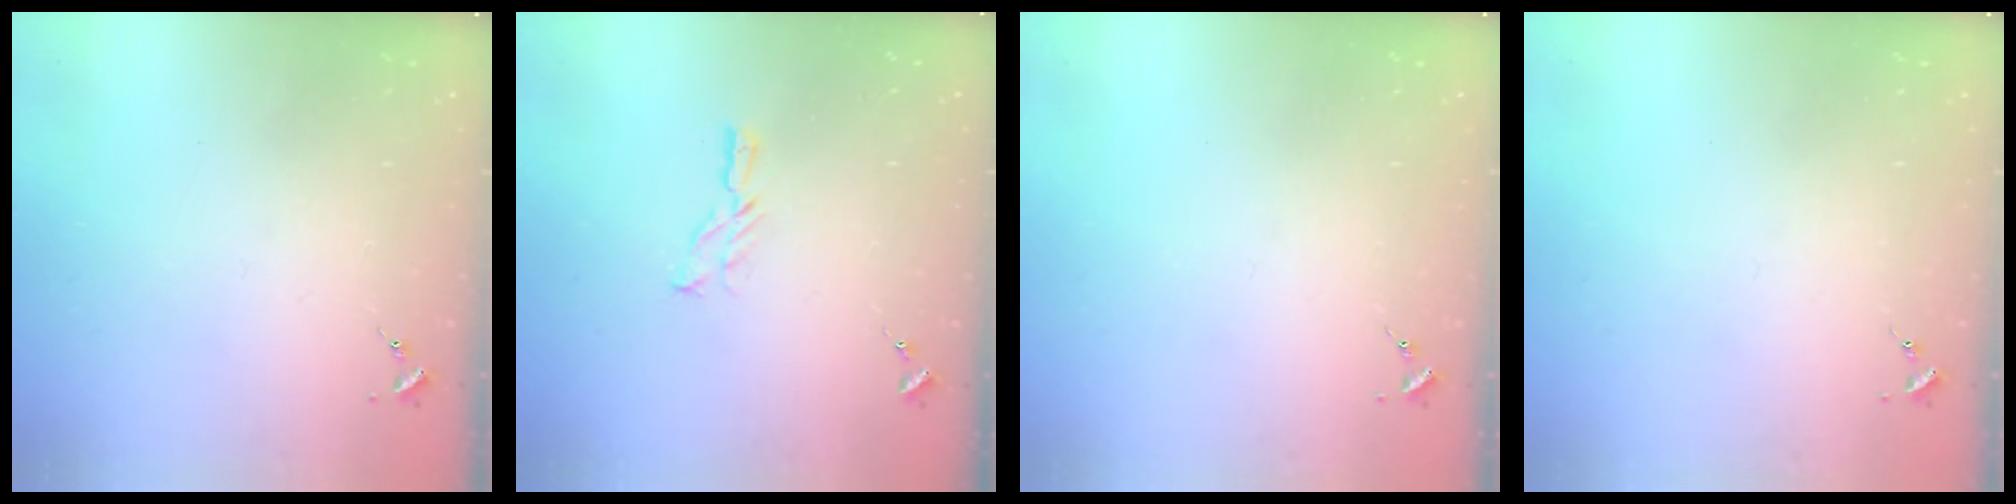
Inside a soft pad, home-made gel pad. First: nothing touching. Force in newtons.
{"total": 5.7, "press": 5.7, "slide": 0.1}
{"total": 0.0}
{"total": 0.0}